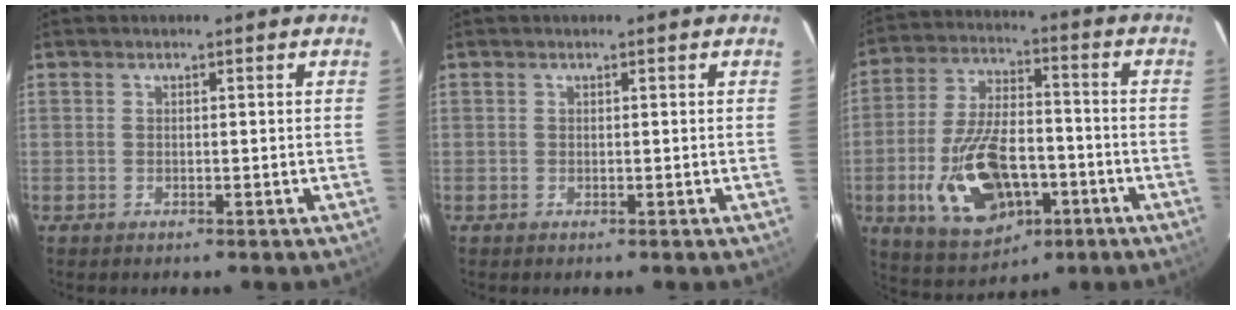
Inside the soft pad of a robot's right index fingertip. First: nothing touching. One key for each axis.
{"total": 0.0}
{"total": 17.9, "fx": -6.0, "fy": 9.6, "fz": 13.9, "tx": -0.291, "ty": -0.002, "tz": -0.087}